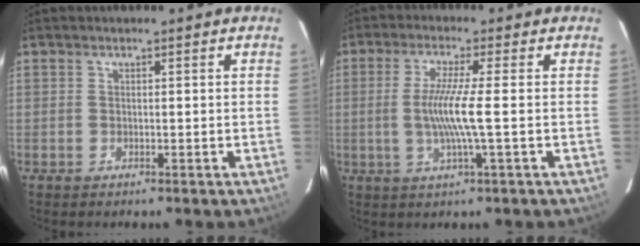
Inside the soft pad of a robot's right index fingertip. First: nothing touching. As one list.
[{"total": 7.1, "force": [-0.8, -1.0, 6.9], "torque": [-0.139, -0.010, -0.014]}]